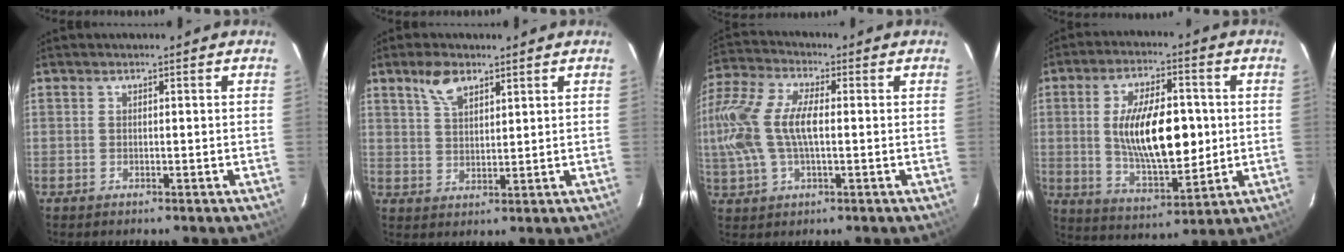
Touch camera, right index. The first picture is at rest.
{"total": 5.4, "force": [3.6, 2.5, 3.2], "torque": [-0.058, 0.009, 0.069]}
{"total": 16.9, "force": [0.2, 8.4, 14.6], "torque": [-0.317, 0.015, -0.001]}
{"total": 16.5, "force": [0.9, 7.2, 14.8], "torque": [-0.257, 0.000, 0.026]}